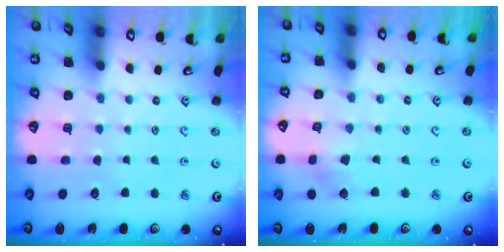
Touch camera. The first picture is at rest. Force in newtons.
{"total": 2.4, "press": 2.3, "slide": 0.6}